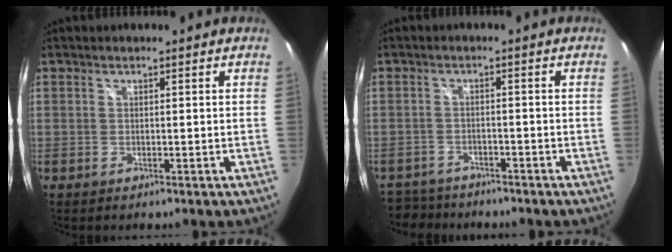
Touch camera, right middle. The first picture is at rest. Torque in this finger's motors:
{"motor_torque": [-0.48, -1.64, -0.03, 0.00]}